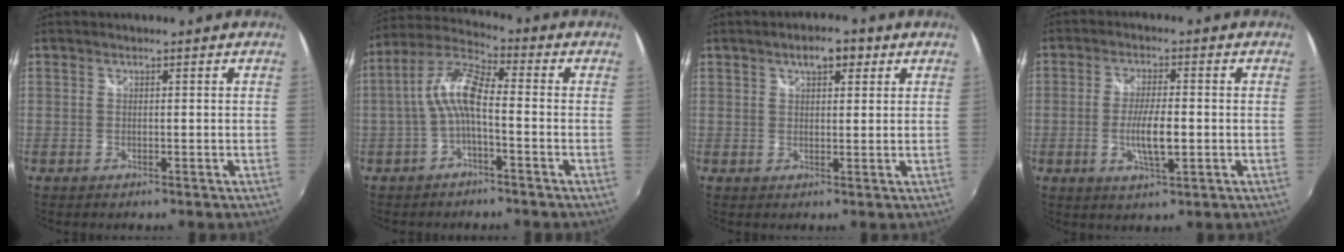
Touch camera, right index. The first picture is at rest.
{"total": 8.4, "force": [-1.6, 2.4, 7.8], "torque": [-0.178, 0.020, -0.031]}
{"total": 4.4, "force": [2.3, 2.0, 3.1], "torque": [-0.047, 0.013, 0.035]}
{"total": 6.6, "force": [-1.4, 1.6, 6.2], "torque": [-0.118, -0.008, -0.021]}